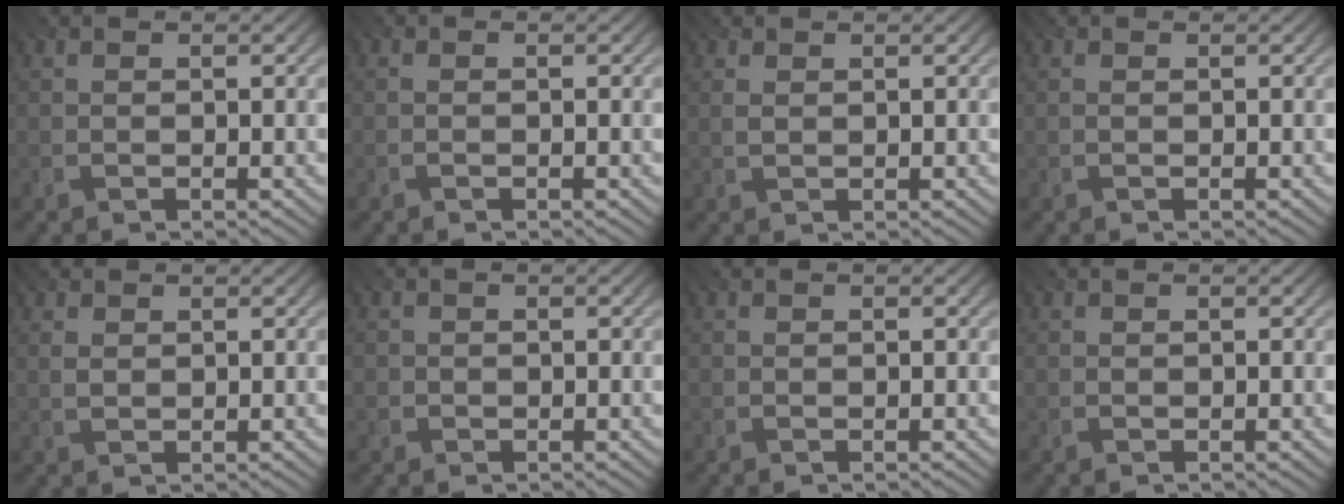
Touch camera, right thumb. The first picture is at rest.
{"total": 0.6, "force": [-0.6, 0.2, 0.3], "torque": [-0.005, -0.001, -0.013]}
{"total": 1.7, "force": [1.0, 0.8, 1.0], "torque": [-0.024, 0.000, 0.017]}
{"total": 0.6, "force": [0.4, 0.3, 0.4], "torque": [-0.010, 0.002, 0.003]}
{"total": 1.9, "force": [1.2, 1.1, 1.1], "torque": [-0.027, 0.002, 0.022]}
{"total": 0.8, "force": [-0.5, 0.5, -0.3], "torque": [0.008, -0.001, -0.011]}
{"total": 0.0}
{"total": 0.0}